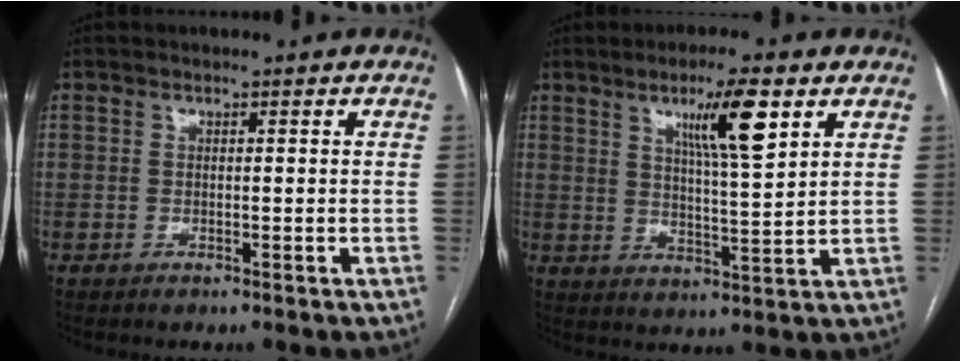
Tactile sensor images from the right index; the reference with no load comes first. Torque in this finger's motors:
{"motor_torque": [1.16, 0.75, 0.57, 0.12]}